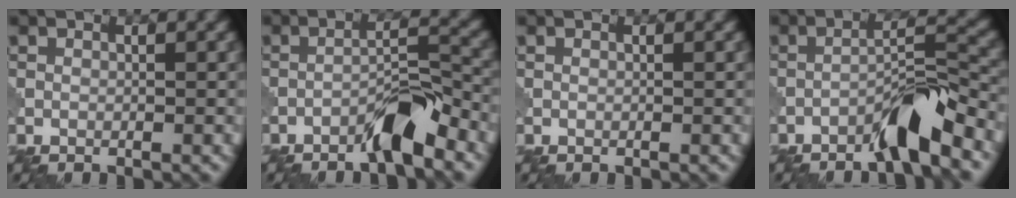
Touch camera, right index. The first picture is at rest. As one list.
[{"total": 4.1, "force": [-2.9, 0.6, 2.8], "torque": [-0.047, 0.017, -0.055]}, {"total": 0.0}, {"total": 4.8, "force": [-3.4, 0.5, 3.3], "torque": [-0.055, 0.019, -0.066]}]